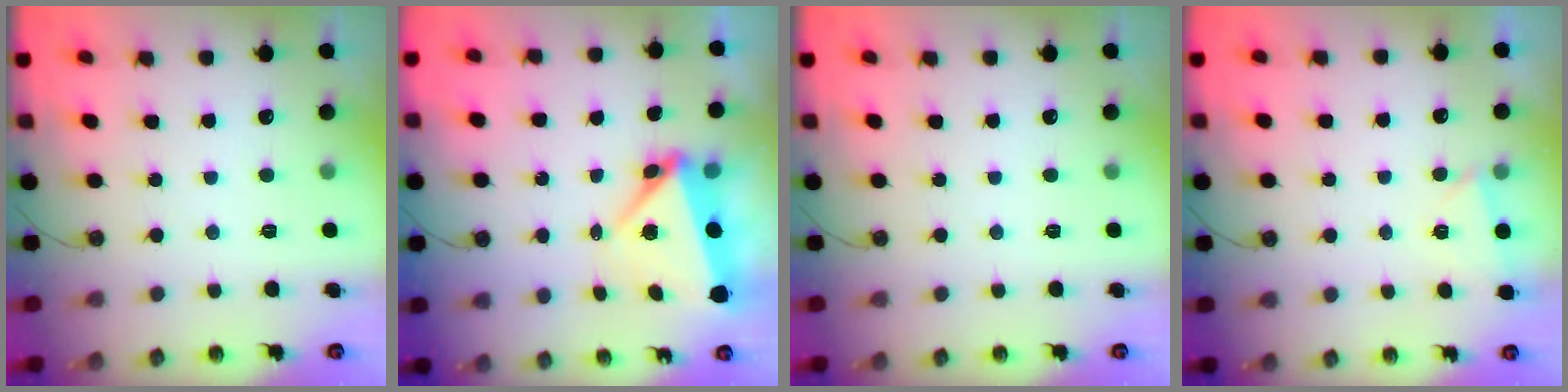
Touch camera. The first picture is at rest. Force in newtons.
{"total": 5.7, "press": 5.5, "slide": 1.7}
{"total": 0.0}
{"total": 1.9, "press": 1.8, "slide": 0.6}